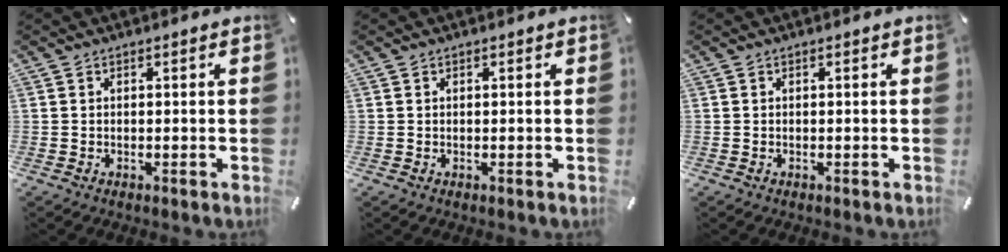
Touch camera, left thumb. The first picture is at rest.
{"total": 0.0}
{"total": 0.0}